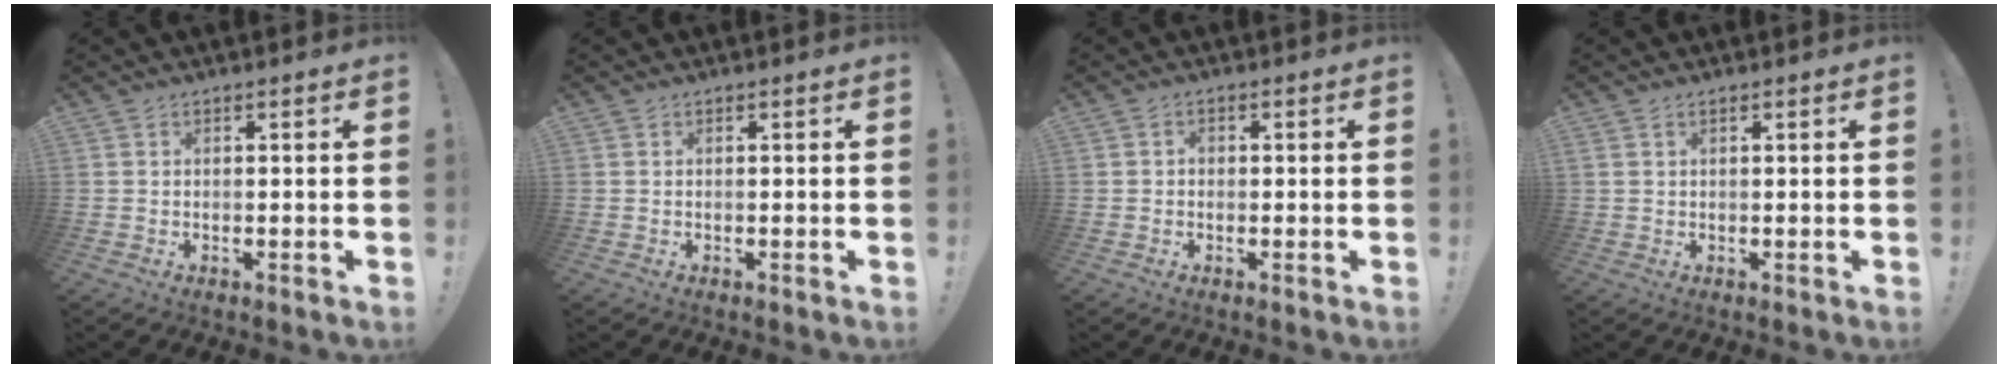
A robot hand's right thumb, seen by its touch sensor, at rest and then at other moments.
{"total": 0.0}
{"total": 0.9, "force": [-0.4, 0.8, 0.4], "torque": [-0.014, 0.007, -0.006]}
{"total": 1.2, "force": [0.7, 0.6, 0.7], "torque": [-0.021, 0.004, 0.015]}